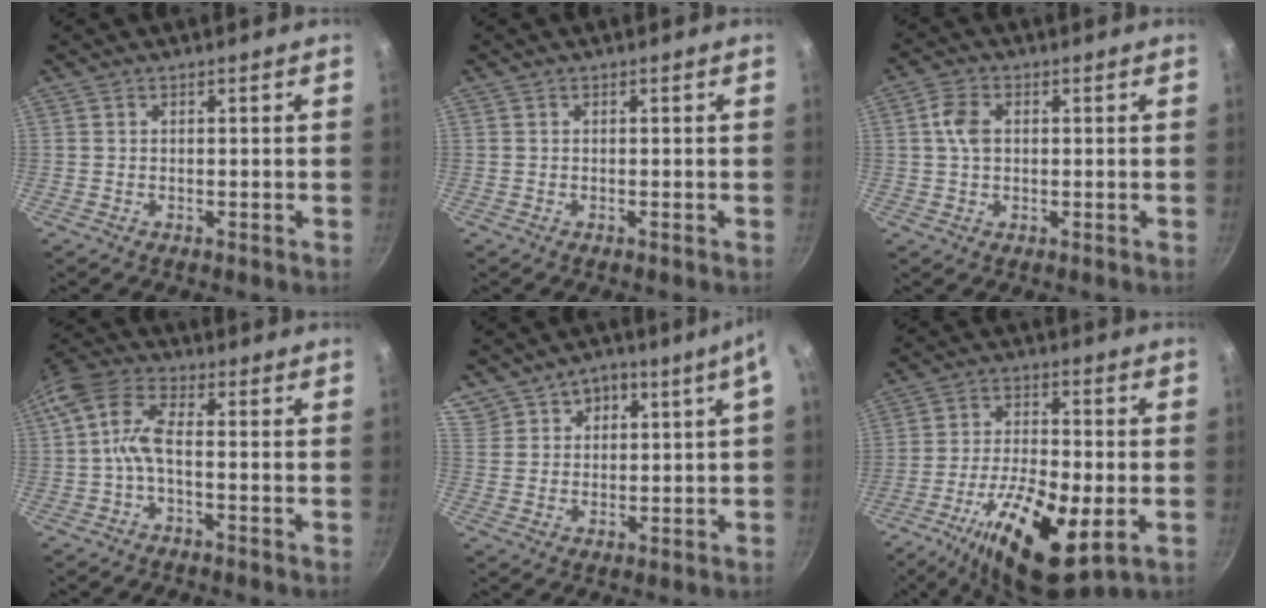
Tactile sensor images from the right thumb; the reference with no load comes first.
{"total": 0.0}
{"total": 4.9, "force": [0.8, 3.2, 3.6], "torque": [-0.066, 0.008, 0.011]}
{"total": 7.8, "force": [-1.0, 3.7, 6.8], "torque": [-0.157, 0.033, -0.035]}
{"total": 10.1, "force": [6.0, 4.8, 6.5], "torque": [-0.092, 0.021, 0.127]}
{"total": 18.1, "force": [-6.3, 6.6, 15.6], "torque": [-0.278, 0.011, -0.108]}